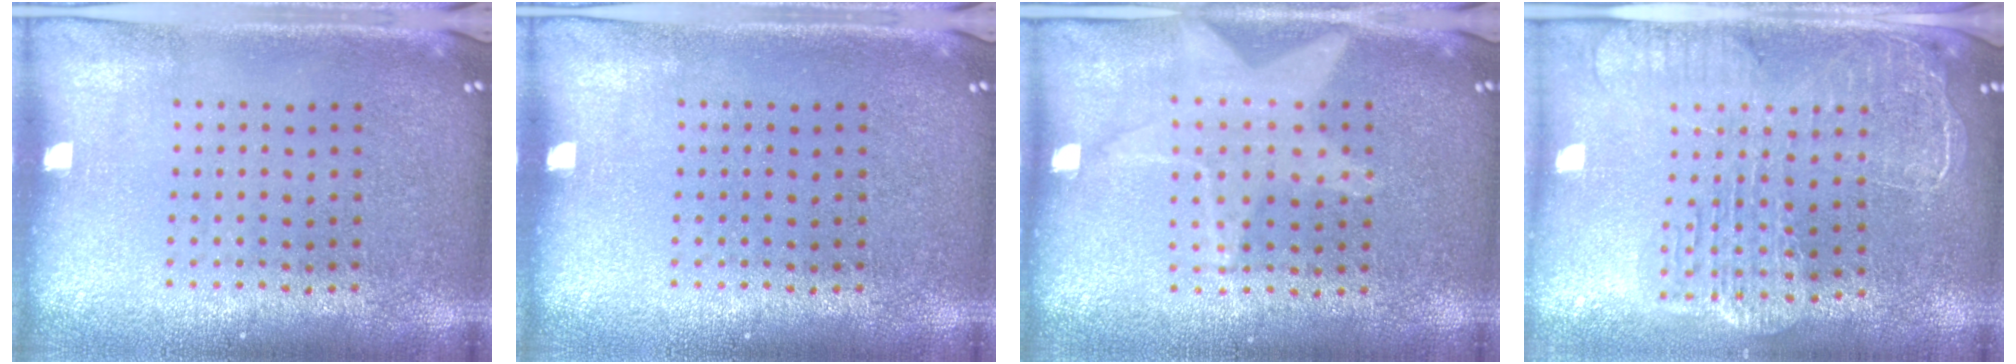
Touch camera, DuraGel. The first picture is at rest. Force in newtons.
{"total": 0.0}
{"total": 1.0, "press": 1.0, "slide": 0.1}
{"total": 2.5, "press": 2.2, "slide": 1.3}